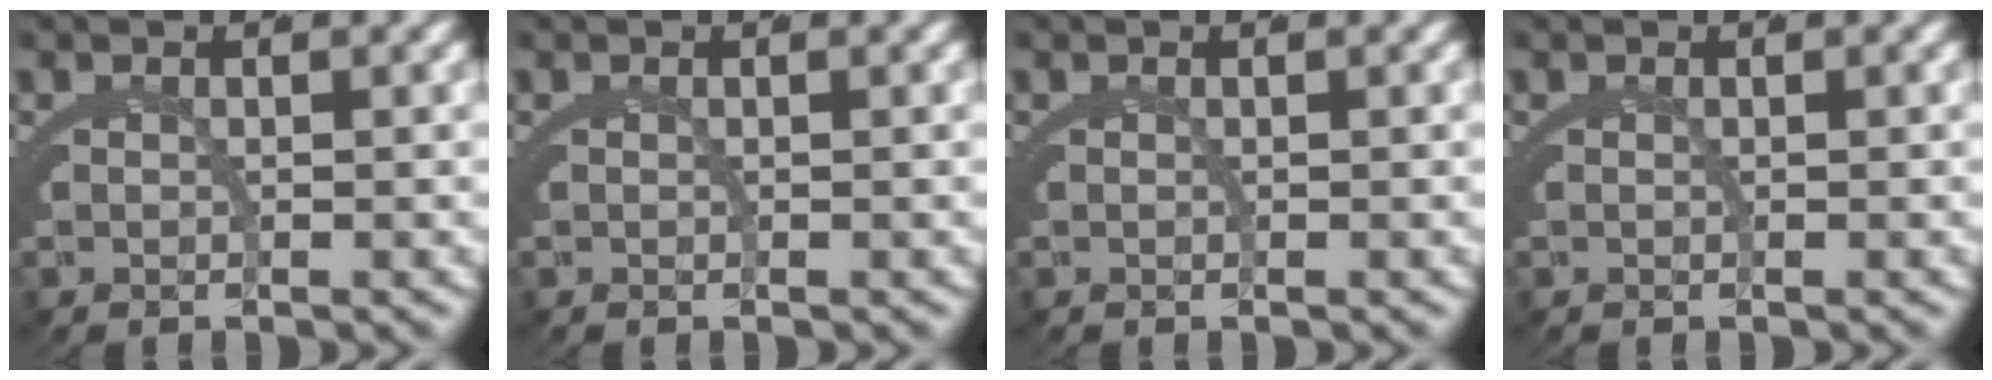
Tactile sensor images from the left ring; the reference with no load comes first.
{"total": 0.0}
{"total": 0.0}
{"total": 0.0}